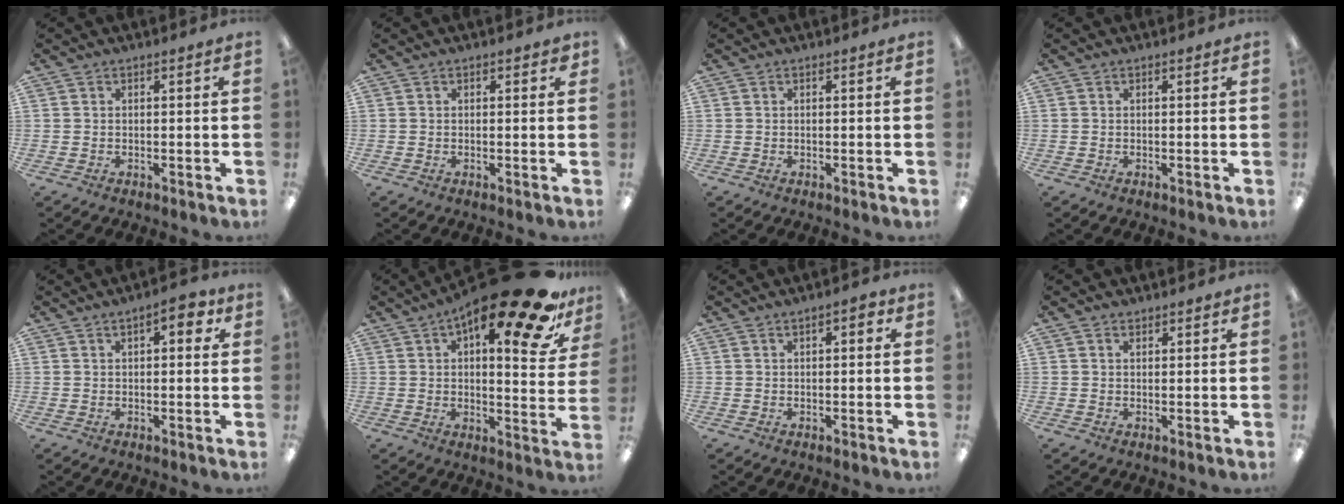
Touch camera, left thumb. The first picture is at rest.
{"total": 1.1, "force": [0.4, 0.7, 0.8], "torque": [0.000, -0.003, 0.004]}
{"total": 0.0}
{"total": 0.0}
{"total": 5.2, "force": [2.1, 2.1, 4.2], "torque": [-0.054, -0.004, 0.027]}
{"total": 20.8, "force": [12.8, 5.3, 15.5], "torque": [-0.214, -0.089, 0.198]}
{"total": 2.4, "force": [0.8, 1.1, 2.0], "torque": [-0.024, -0.001, 0.009]}
{"total": 1.2, "force": [0.8, 0.7, 0.5], "torque": [-0.011, 0.001, 0.015]}